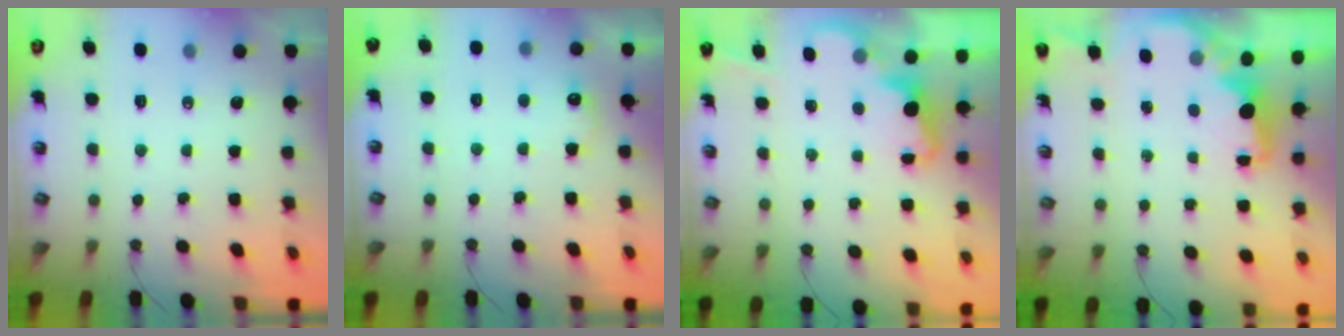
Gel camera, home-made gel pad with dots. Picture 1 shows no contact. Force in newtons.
{"total": 6.1, "press": 6.1, "slide": 0.5}
{"total": 2.5, "press": 2.4, "slide": 0.5}
{"total": 2.8, "press": 2.6, "slide": 0.9}